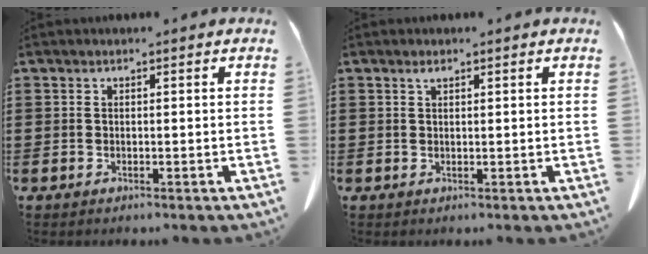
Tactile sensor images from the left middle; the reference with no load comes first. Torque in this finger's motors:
{"motor_torque": [1.11, 1.02, 0.07, 0.02]}